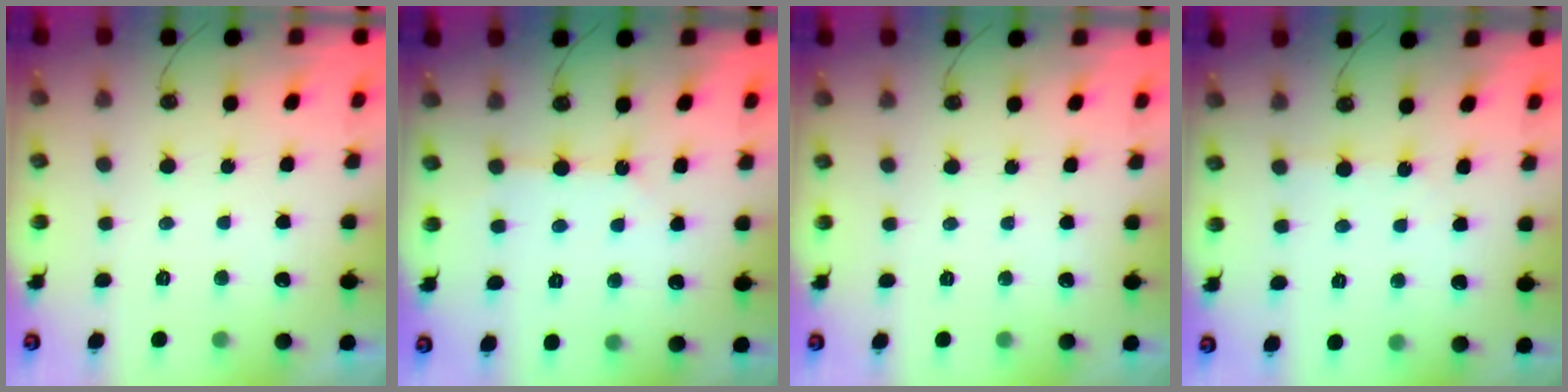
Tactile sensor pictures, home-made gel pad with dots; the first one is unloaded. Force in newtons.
{"total": 3.1, "press": 3.1, "slide": 0.3}
{"total": 0.0}
{"total": 2.7, "press": 2.7, "slide": 0.4}